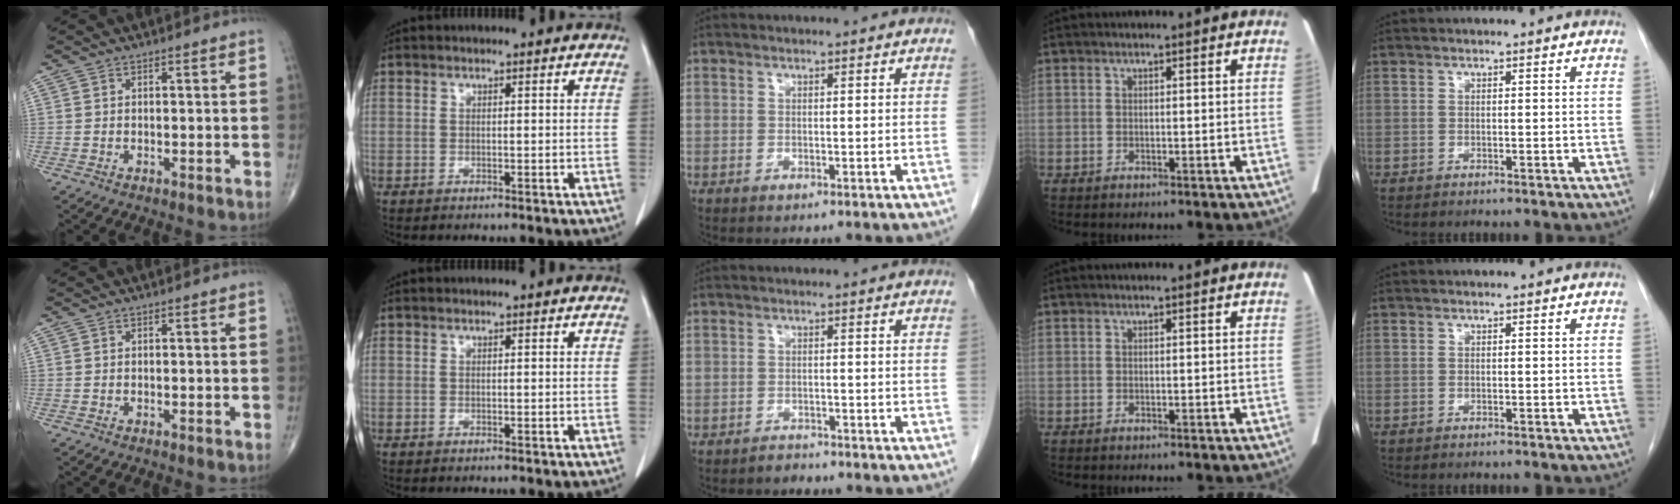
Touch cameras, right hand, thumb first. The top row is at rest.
{"middle": {"total": 1.3, "force": [-1.2, 0.4, -0.2], "torque": [0.000, -0.002, -0.021]}}